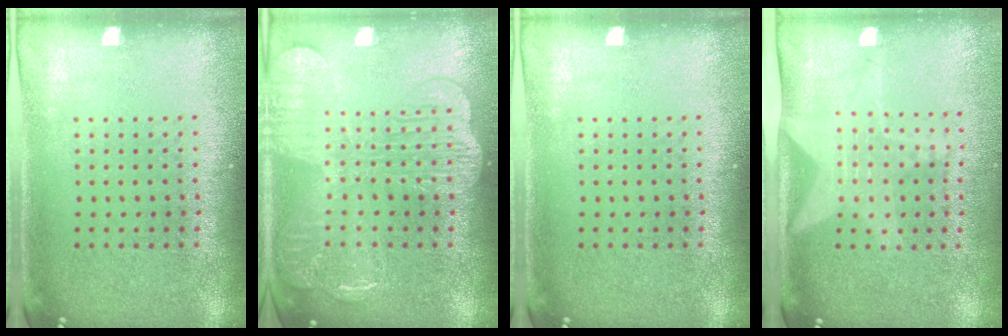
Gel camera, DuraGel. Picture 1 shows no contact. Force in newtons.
{"total": 3.9, "press": 3.8, "slide": 0.6}
{"total": 0.0}
{"total": 1.9, "press": 1.5, "slide": 1.1}